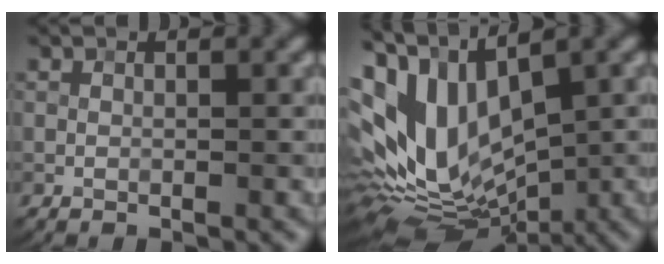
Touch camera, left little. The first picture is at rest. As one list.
[{"total": 13.3, "force": [2.1, 7.8, 10.5], "torque": [-0.233, -0.008, 0.046]}]